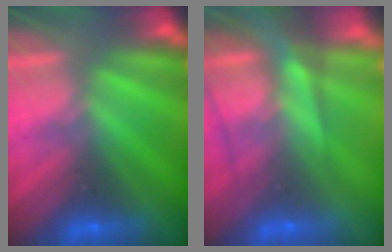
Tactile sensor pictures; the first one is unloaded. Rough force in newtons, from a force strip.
{"total": 7.4}